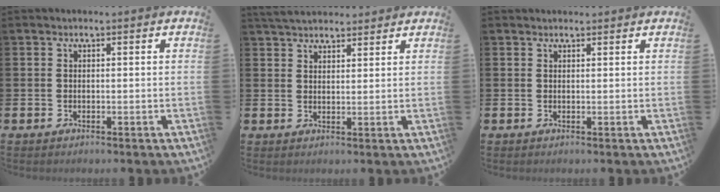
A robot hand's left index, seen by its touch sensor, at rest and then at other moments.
{"total": 4.0, "force": [3.9, 1.0, 0.5], "torque": [-0.016, -0.013, 0.071]}
{"total": 0.9, "force": [0.9, 0.3, 0.0], "torque": [0.011, -0.001, 0.014]}